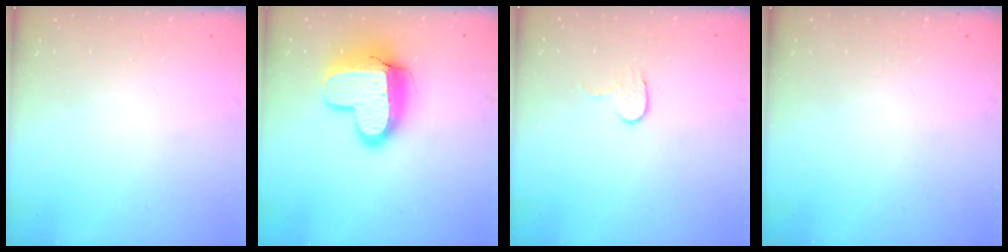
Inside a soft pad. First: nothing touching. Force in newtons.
{"total": 14.6, "press": 14.5, "slide": 1.1}
{"total": 6.2, "press": 6.2, "slide": 0.5}
{"total": 0.0}